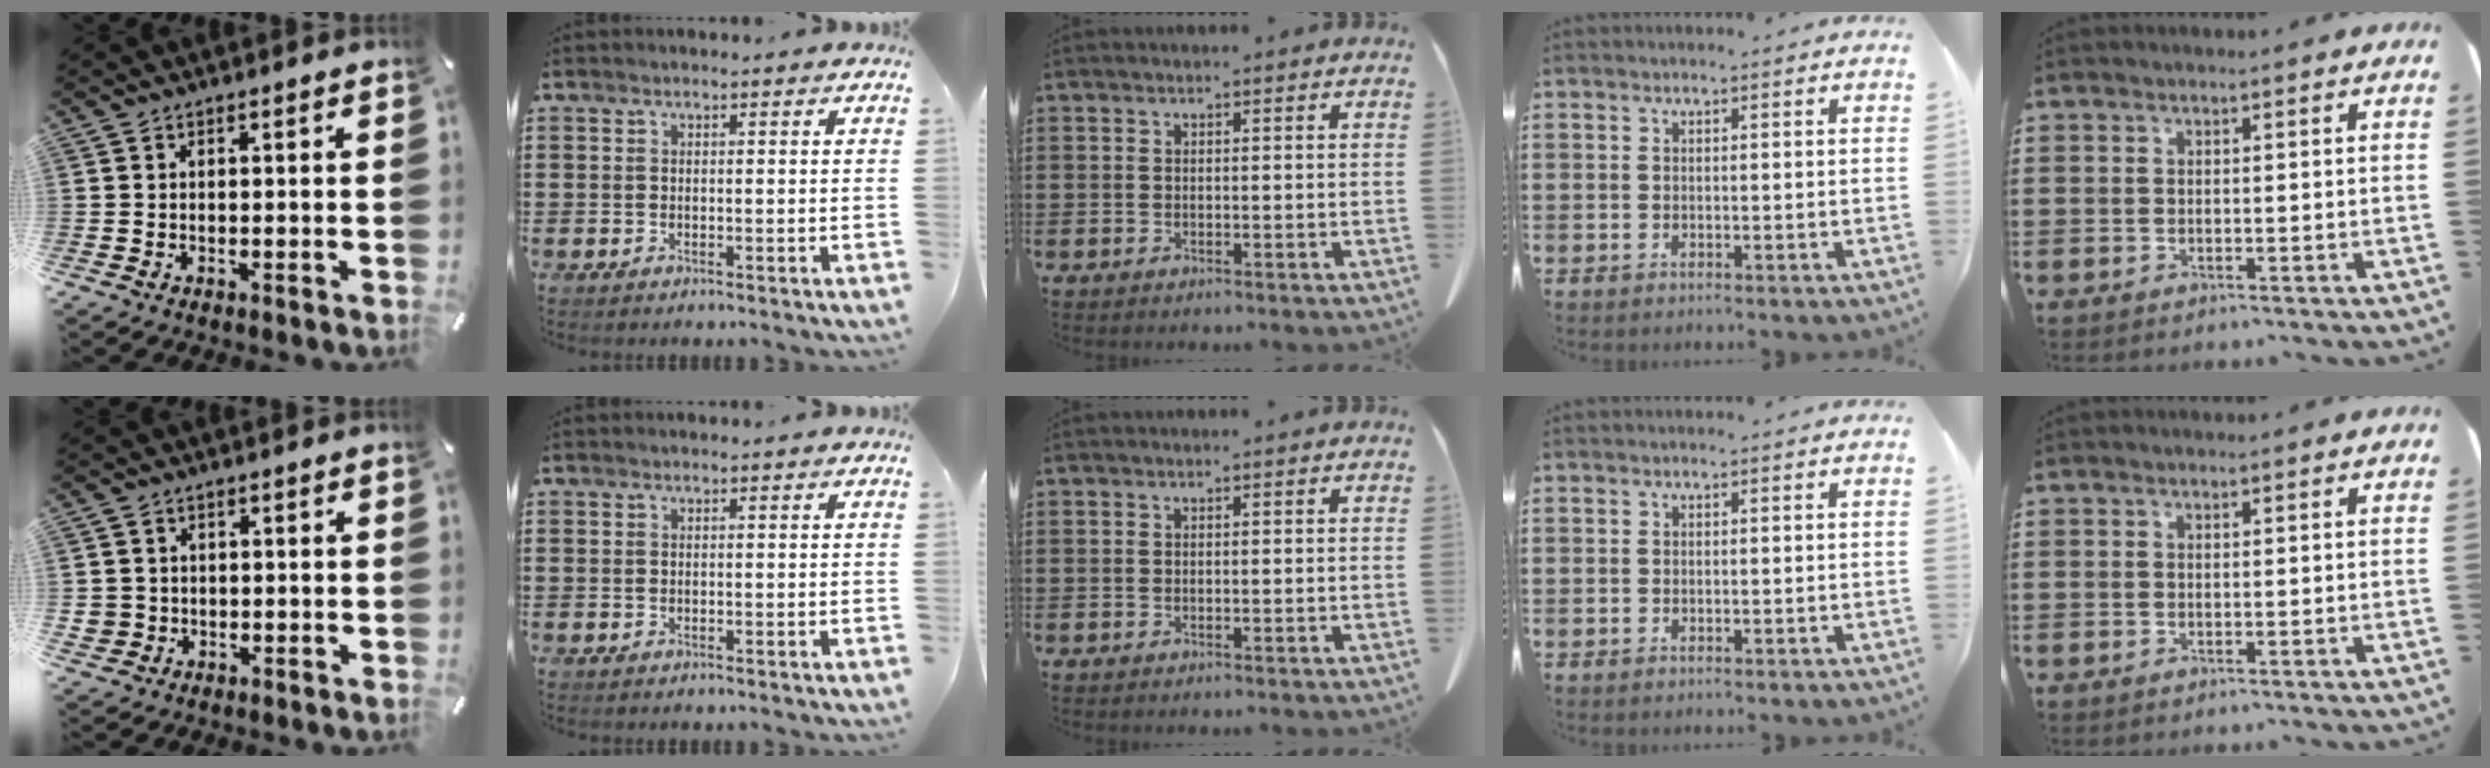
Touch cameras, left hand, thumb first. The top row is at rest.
{"thumb": {"total": 3.3, "force": [-0.4, 3.3, 0.4], "torque": [-0.011, 0.006, -0.005]}}